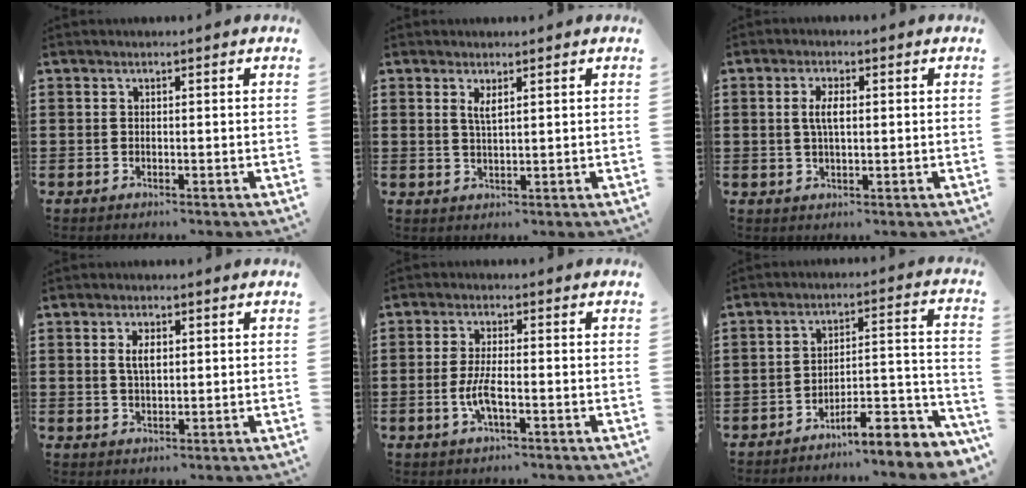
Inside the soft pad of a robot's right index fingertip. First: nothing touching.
{"total": 2.0, "force": [1.2, 0.4, 1.6], "torque": [-0.034, 0.002, 0.019]}
{"total": 3.5, "force": [0.4, 1.3, 3.2], "torque": [-0.065, 0.006, 0.005]}
{"total": 3.1, "force": [0.8, 1.4, 2.7], "torque": [-0.055, 0.007, 0.013]}
{"total": 4.3, "force": [-1.3, 1.1, 4.0], "torque": [-0.088, -0.005, -0.029]}
{"total": 6.6, "force": [-5.7, 0.9, 3.3], "torque": [-0.048, -0.008, -0.108]}